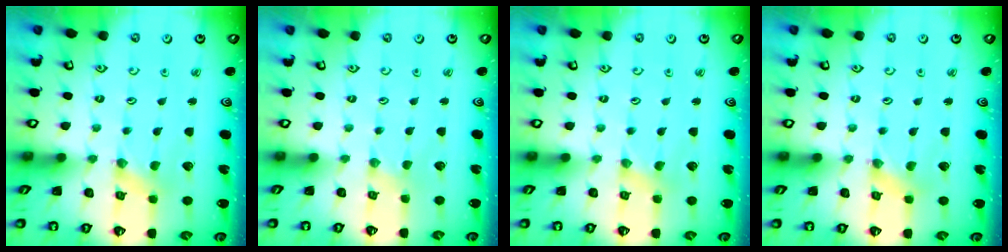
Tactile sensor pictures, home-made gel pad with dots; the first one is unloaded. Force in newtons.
{"total": 0.0}
{"total": 1.5, "press": 1.5, "slide": 0.4}
{"total": 0.8, "press": 0.8, "slide": 0.2}